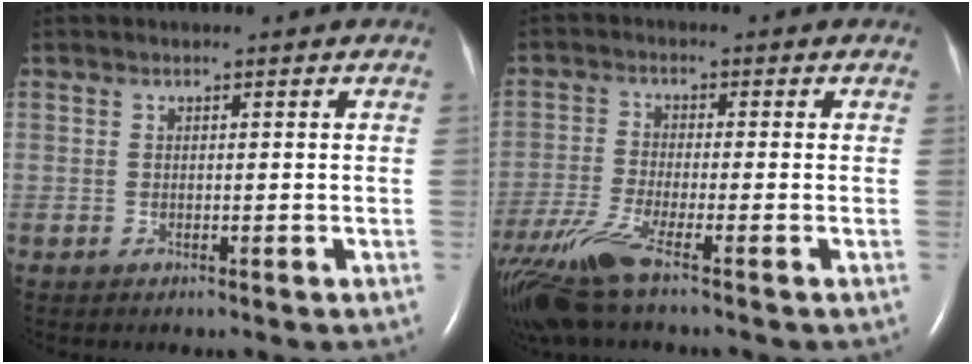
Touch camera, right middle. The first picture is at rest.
{"total": 8.4, "force": [-5.7, 0.2, 6.2], "torque": [-0.134, -0.024, -0.110]}